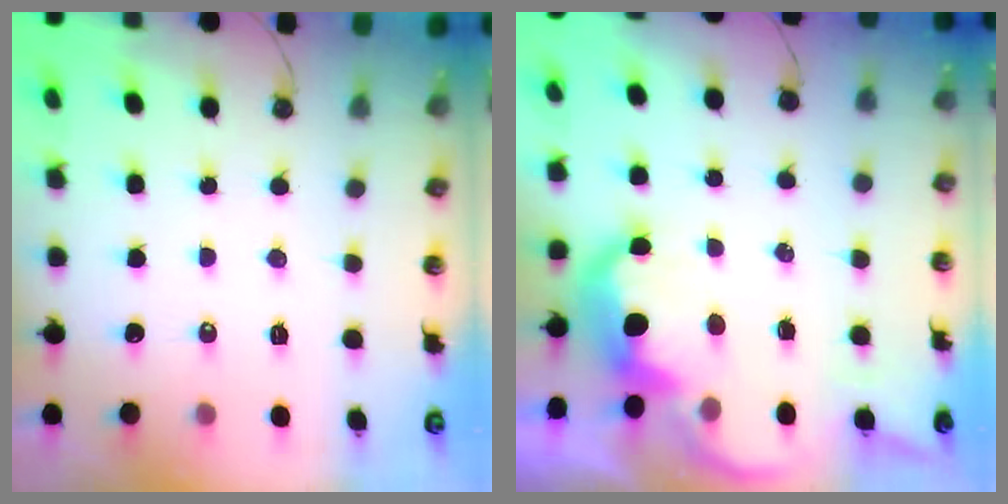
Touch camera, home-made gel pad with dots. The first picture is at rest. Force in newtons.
{"total": 9.3, "press": 9.3, "slide": 1.0}